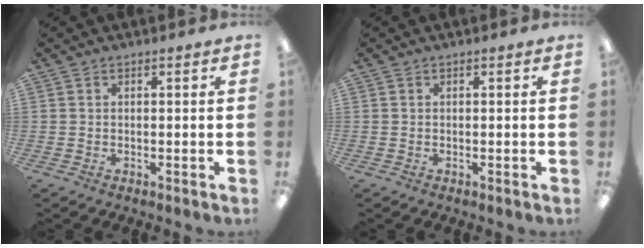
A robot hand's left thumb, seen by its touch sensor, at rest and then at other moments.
{"total": 0.0}